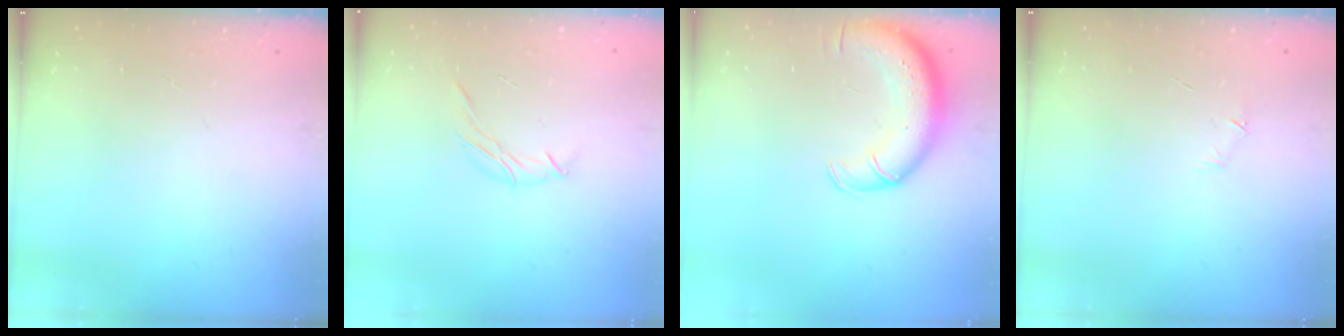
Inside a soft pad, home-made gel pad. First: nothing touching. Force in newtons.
{"total": 5.9, "press": 5.8, "slide": 1.1}
{"total": 11.9, "press": 11.5, "slide": 3.2}
{"total": 4.0, "press": 3.8, "slide": 1.1}